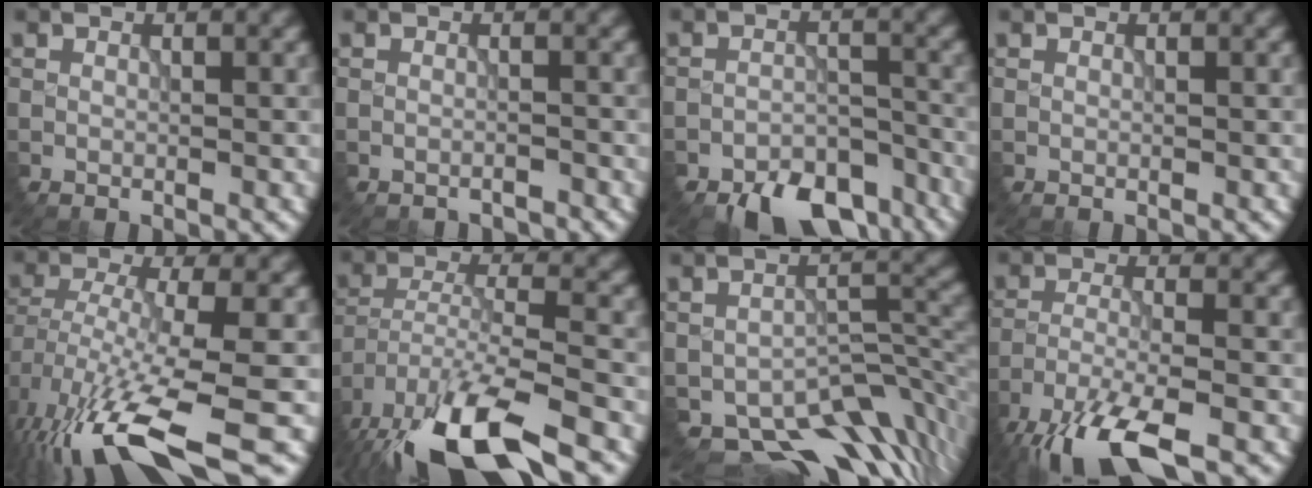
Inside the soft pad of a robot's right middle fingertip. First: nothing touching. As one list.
[{"total": 1.6, "force": [-1.6, 0.0, -0.2], "torque": [0.007, -0.008, -0.026]}, {"total": 8.9, "force": [-7.4, 3.4, 3.4], "torque": [-0.035, -0.022, -0.104]}, {"total": 0.0}, {"total": 11.3, "force": [-6.3, 3.1, 8.9], "torque": [-0.186, -0.032, -0.096]}, {"total": 12.9, "force": [-9.5, 3.8, 7.8], "torque": [-0.167, -0.020, -0.160]}, {"total": 8.5, "force": [-5.3, 4.4, 5.0], "torque": [-0.060, -0.025, -0.078]}, {"total": 9.6, "force": [-7.4, 2.1, 5.7], "torque": [-0.116, -0.015, -0.138]}]